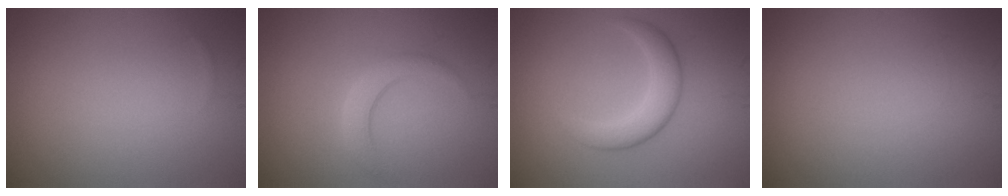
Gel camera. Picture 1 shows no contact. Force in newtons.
{"total": 2.4, "press": 2.4, "slide": 0.1}
{"total": 3.3, "press": 3.3, "slide": 0.2}
{"total": 0.0}